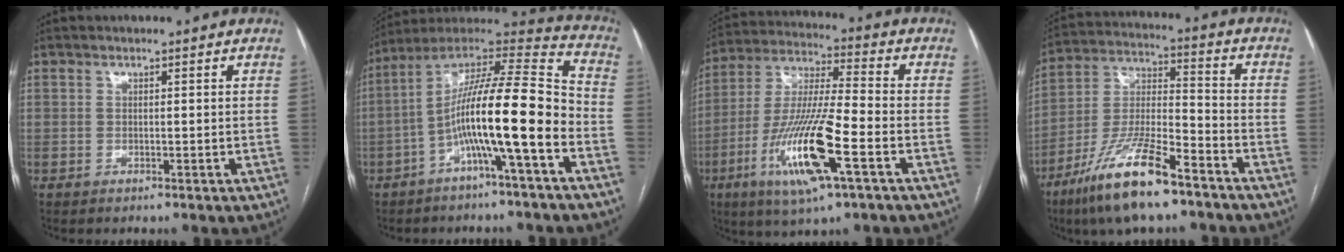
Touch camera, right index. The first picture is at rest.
{"total": 16.9, "force": [-5.2, 0.7, 16.0], "torque": [-0.274, 0.024, -0.092]}
{"total": 16.7, "force": [-6.4, 1.8, 15.3], "torque": [-0.310, -0.019, -0.115]}
{"total": 16.0, "force": [-10.6, 2.9, 11.6], "torque": [-0.241, -0.023, -0.195]}